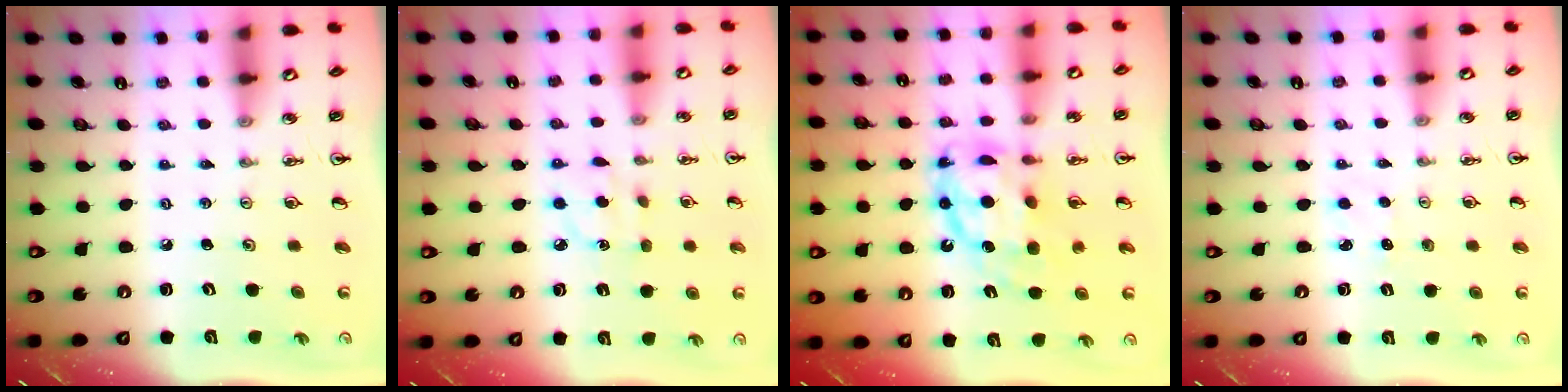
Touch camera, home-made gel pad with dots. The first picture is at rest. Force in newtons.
{"total": 6.4, "press": 6.4, "slide": 0.5}
{"total": 12.3, "press": 12.3, "slide": 1.1}
{"total": 2.9, "press": 2.9, "slide": 0.4}